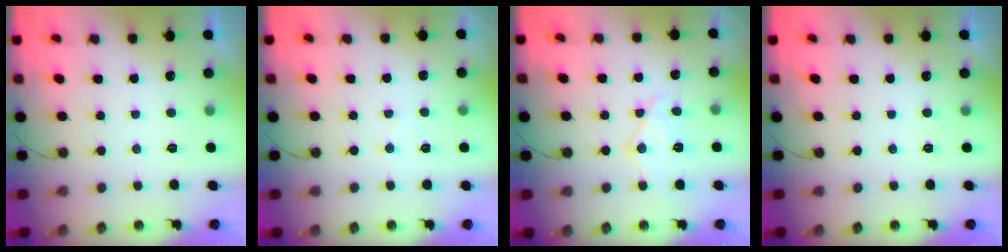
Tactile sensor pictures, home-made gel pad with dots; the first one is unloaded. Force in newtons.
{"total": 3.8, "press": 3.8, "slide": 0.4}
{"total": 12.4, "press": 12.3, "slide": 1.2}
{"total": 0.0}